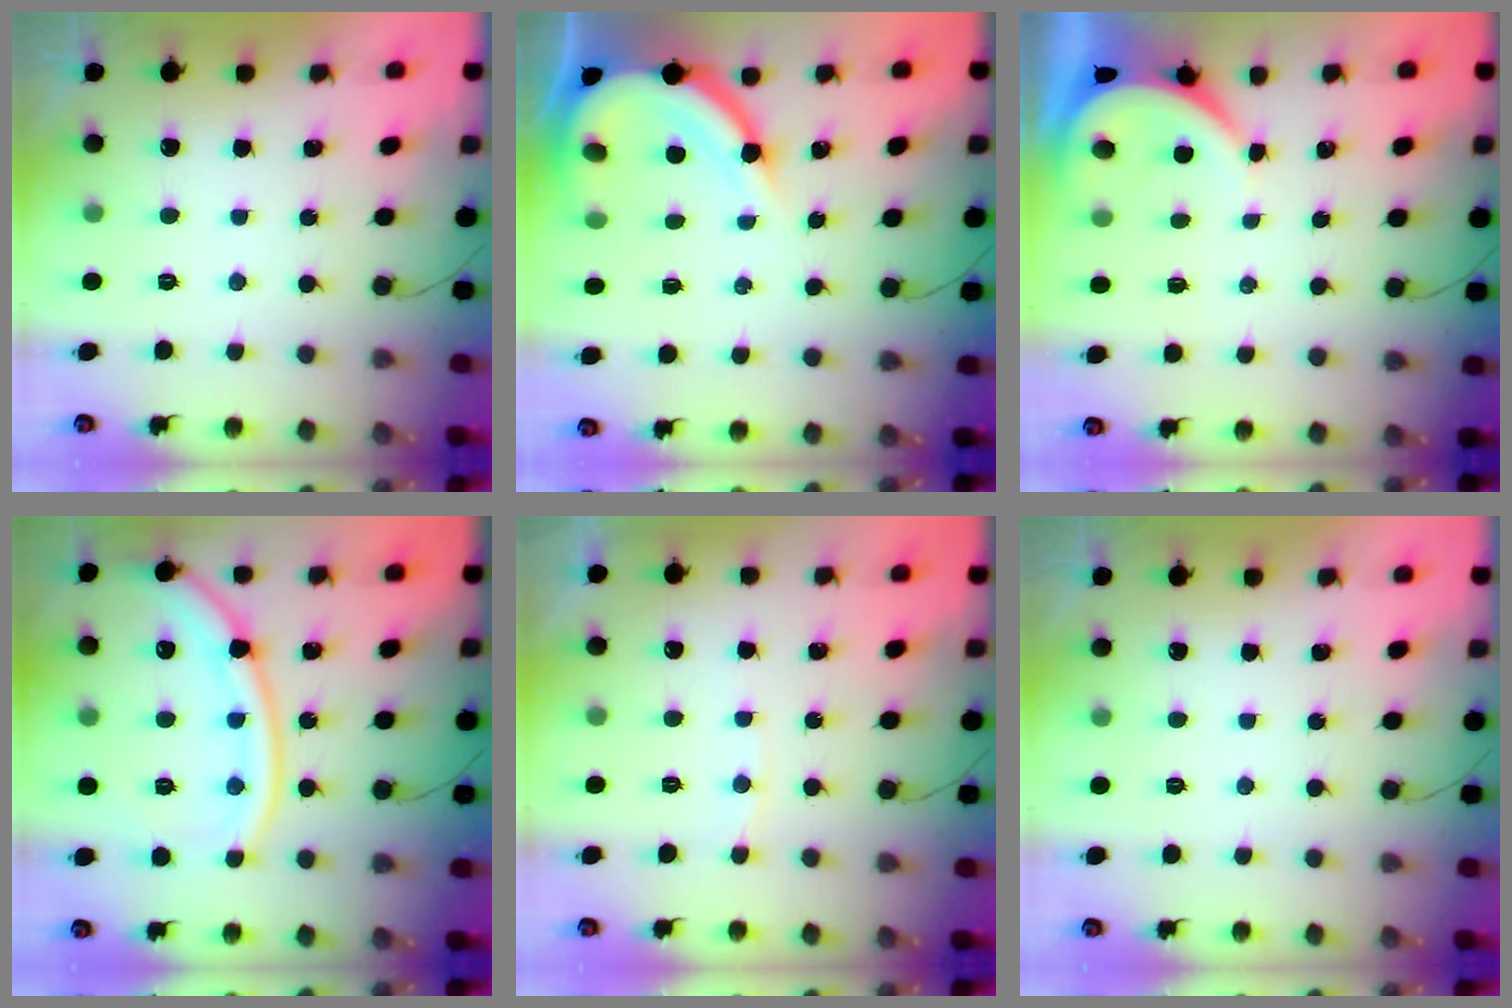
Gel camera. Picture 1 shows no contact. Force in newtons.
{"total": 11.8, "press": 11.7, "slide": 1.3}
{"total": 3.4, "press": 3.4, "slide": 0.5}
{"total": 16.5, "press": 16.5, "slide": 1.5}
{"total": 3.2, "press": 3.2, "slide": 0.3}
{"total": 0.0}